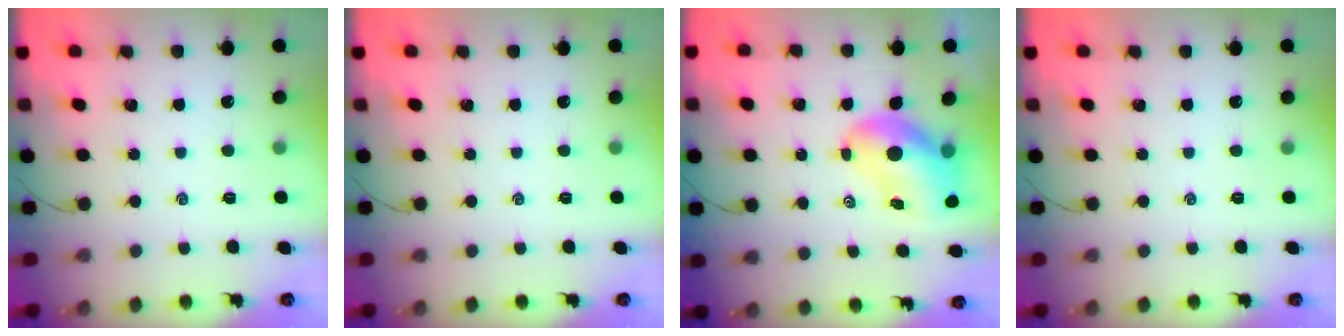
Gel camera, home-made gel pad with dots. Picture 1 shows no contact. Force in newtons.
{"total": 0.0}
{"total": 10.2, "press": 9.8, "slide": 2.9}
{"total": 0.0}